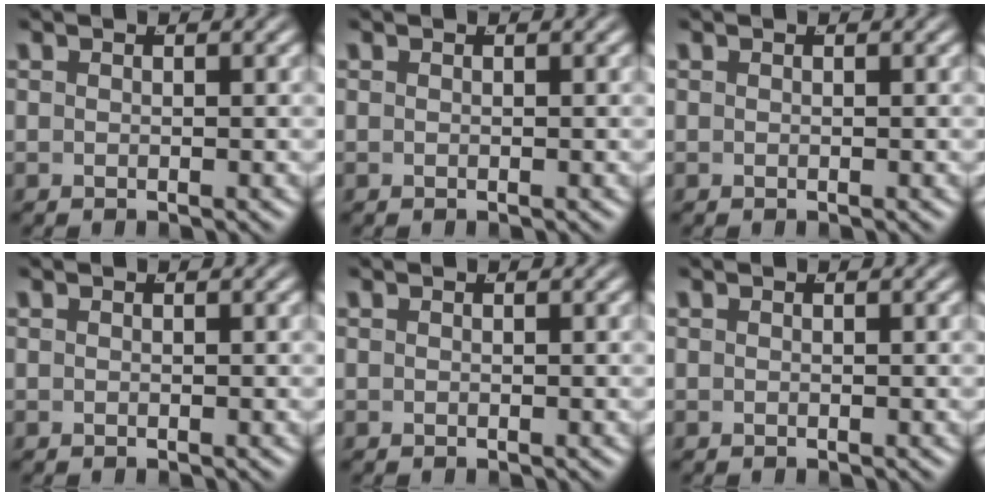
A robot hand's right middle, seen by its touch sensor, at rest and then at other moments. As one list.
[{"total": 0.0}, {"total": 0.0}, {"total": 0.0}, {"total": 0.0}, {"total": 0.0}]